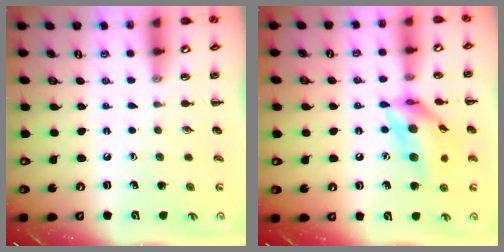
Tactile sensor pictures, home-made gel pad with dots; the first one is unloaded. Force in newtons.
{"total": 16.5, "press": 16.1, "slide": 3.4}